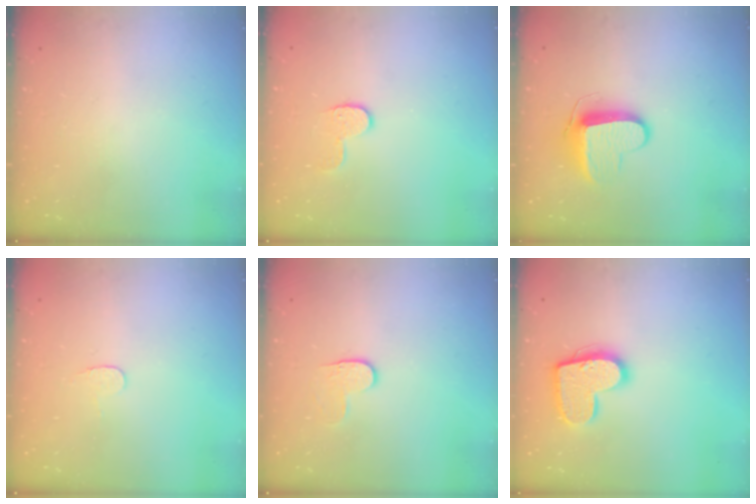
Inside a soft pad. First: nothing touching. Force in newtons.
{"total": 6.8, "press": 6.8, "slide": 0.2}
{"total": 10.0, "press": 10.0, "slide": 0.2}
{"total": 4.3, "press": 4.3, "slide": 0.3}
{"total": 3.4, "press": 3.4, "slide": 0.3}
{"total": 15.7, "press": 15.6, "slide": 0.9}